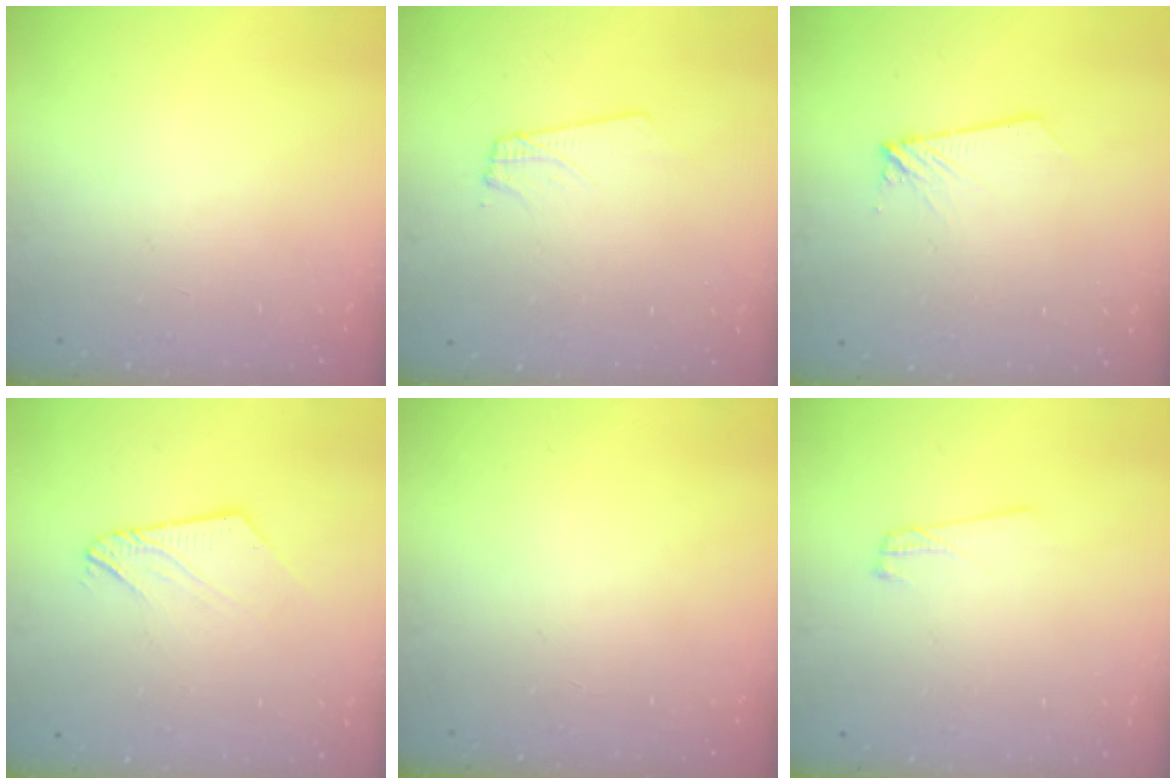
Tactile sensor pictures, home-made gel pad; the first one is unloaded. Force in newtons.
{"total": 2.0, "press": 2.0, "slide": 0.1}
{"total": 2.0, "press": 2.0, "slide": 0.1}
{"total": 7.5, "press": 7.5, "slide": 0.6}
{"total": 0.0}
{"total": 1.3, "press": 1.3, "slide": 0.1}